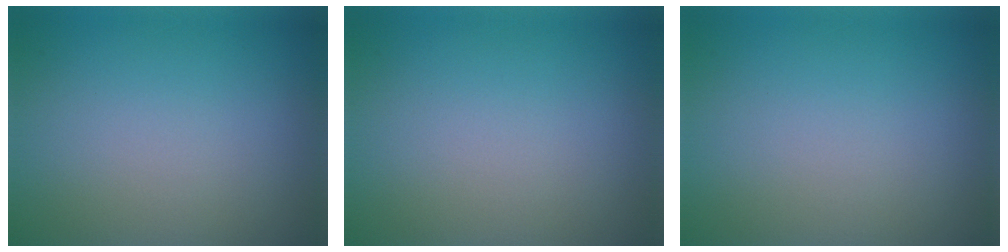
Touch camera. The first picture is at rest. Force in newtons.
{"total": 0.0}
{"total": 0.0}